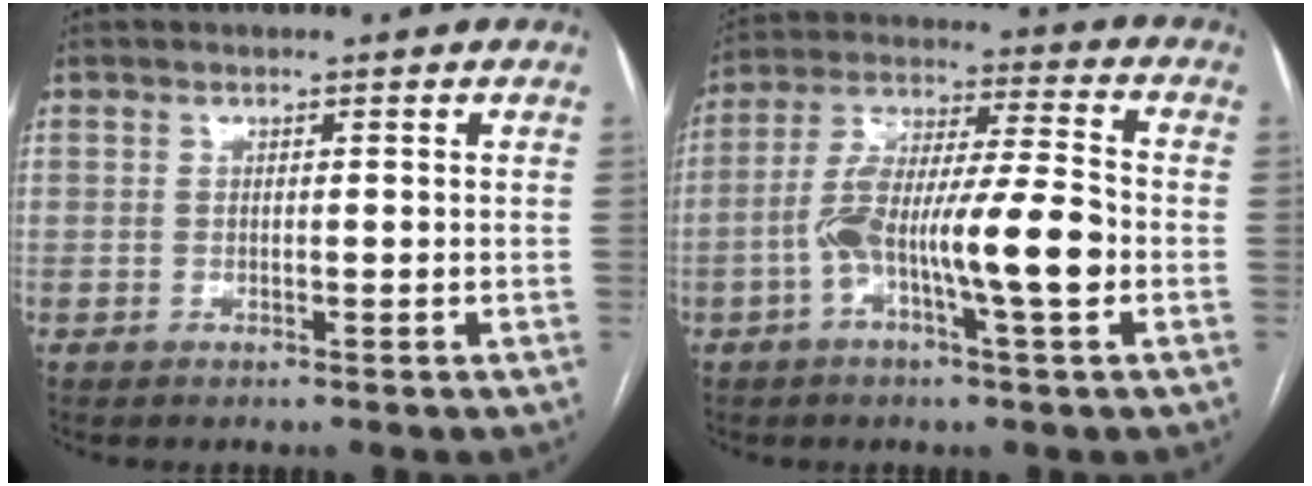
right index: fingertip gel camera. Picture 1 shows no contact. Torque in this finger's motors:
{"motor_torque": [1.09, 0.25, 0.42, 0.21]}